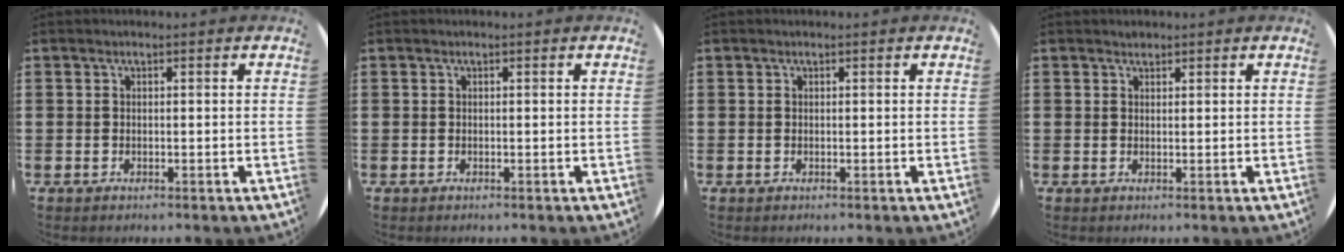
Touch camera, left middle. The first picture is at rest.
{"total": 0.0}
{"total": 0.0}
{"total": 0.7, "force": [0.7, 0.2, 0.0], "torque": [0.000, 0.003, 0.013]}